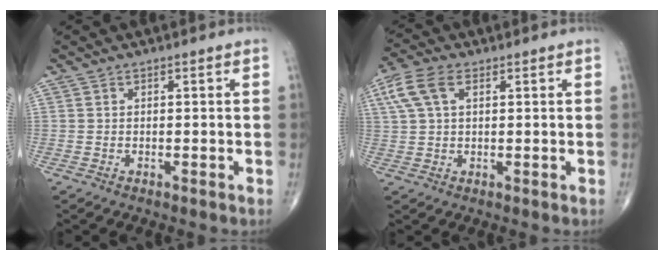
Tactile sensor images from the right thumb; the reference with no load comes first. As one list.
[{"total": 6.9, "force": [2.6, 3.8, 5.2], "torque": [-0.125, 0.018, 0.053]}]